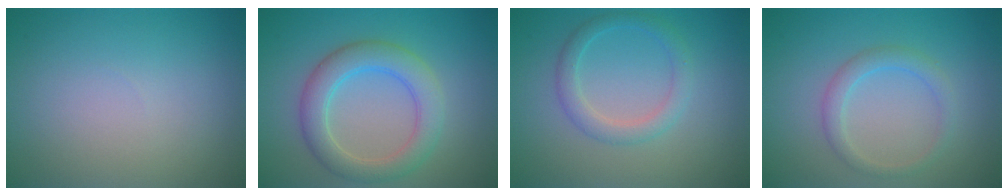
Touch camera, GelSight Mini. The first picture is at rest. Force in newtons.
{"total": 4.7, "press": 4.7, "slide": 0.3}
{"total": 2.4, "press": 2.4, "slide": 0.1}
{"total": 2.1, "press": 2.1, "slide": 0.1}